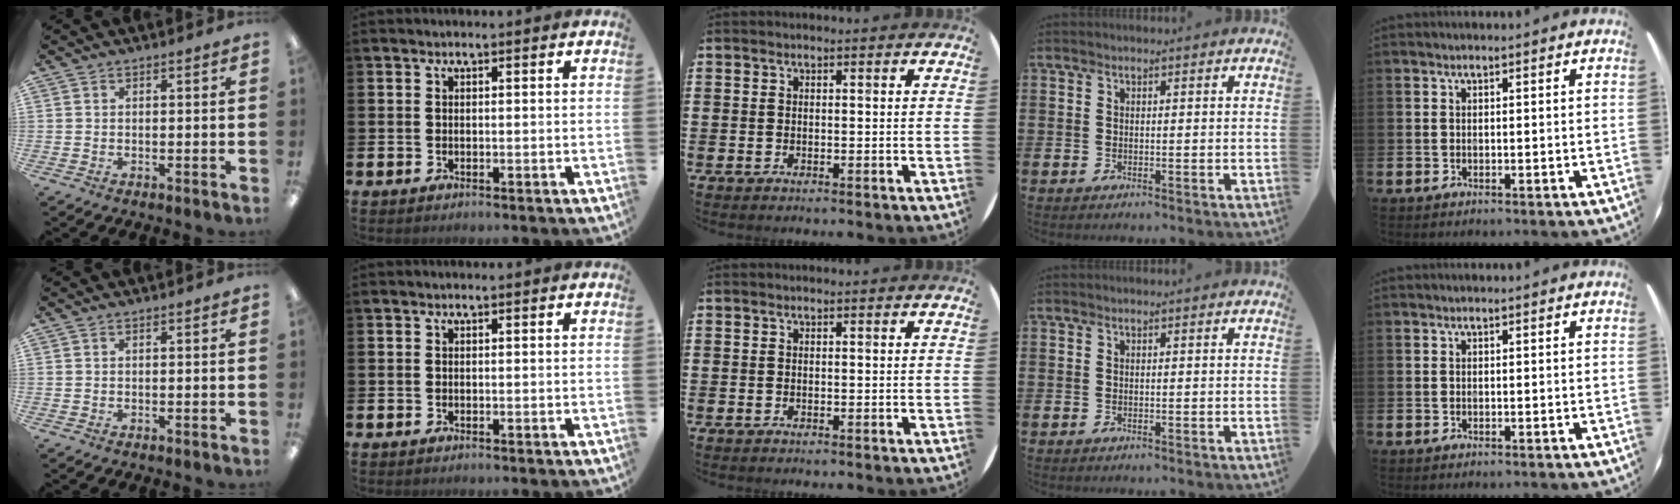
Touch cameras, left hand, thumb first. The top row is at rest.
{}